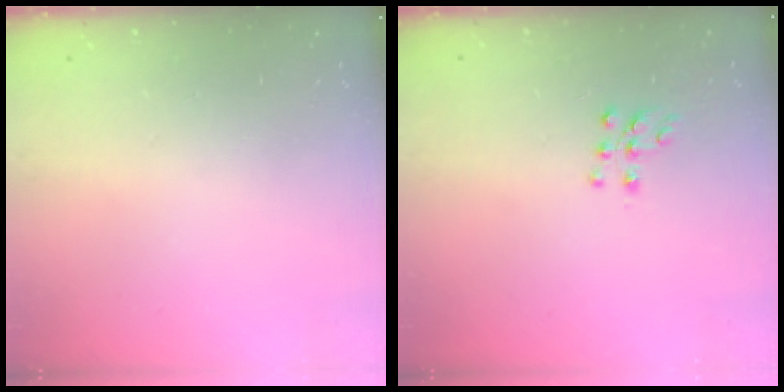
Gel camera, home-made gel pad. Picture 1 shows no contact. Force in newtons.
{"total": 6.9, "press": 6.8, "slide": 0.6}